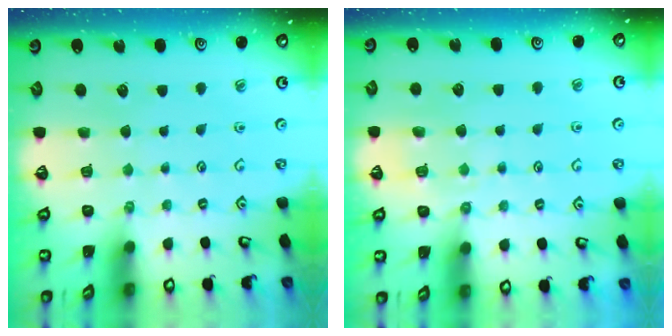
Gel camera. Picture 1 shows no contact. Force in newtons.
{"total": 5.1, "press": 5.0, "slide": 0.7}